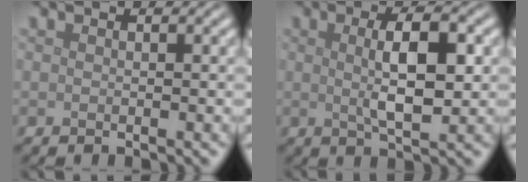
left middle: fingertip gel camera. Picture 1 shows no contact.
{"total": 5.1, "force": [0.6, 1.5, 4.9], "torque": [-0.084, 0.003, 0.011]}